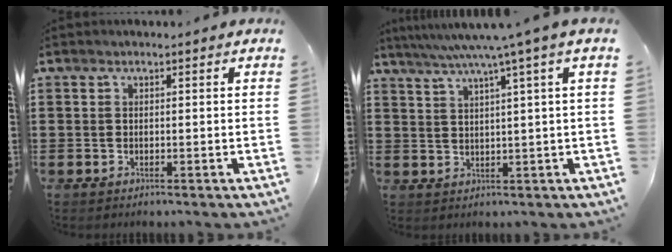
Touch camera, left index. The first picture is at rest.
{"total": 5.4, "force": [3.1, -1.1, 4.3], "torque": [-0.092, -0.013, 0.046]}